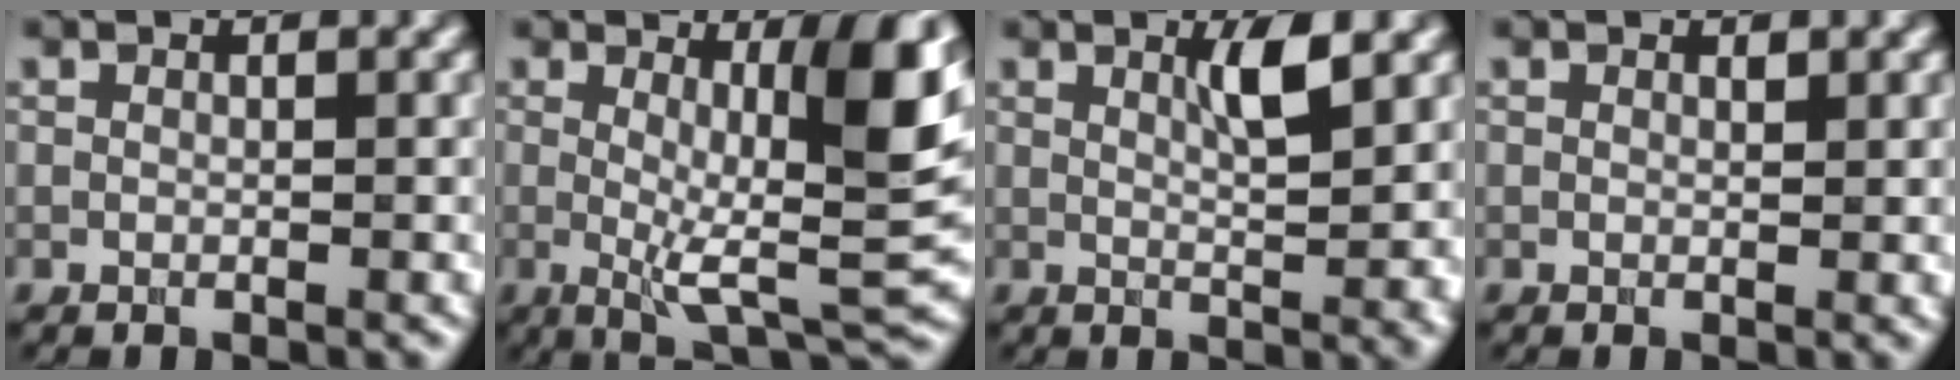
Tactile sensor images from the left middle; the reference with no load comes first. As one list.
[{"total": 9.9, "force": [1.6, 2.6, 9.5], "torque": [-0.135, -0.018, 0.031]}, {"total": 3.9, "force": [1.4, 0.7, 3.6], "torque": [-0.057, -0.007, 0.025]}, {"total": 0.5, "force": [0.3, 0.1, 0.4], "torque": [-0.005, -0.004, 0.005]}]